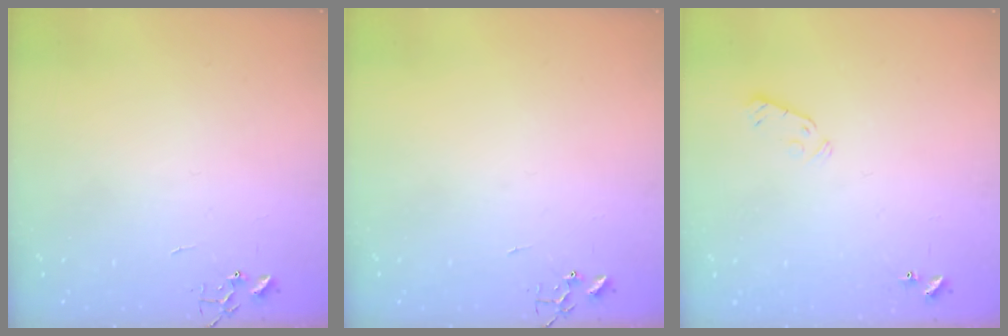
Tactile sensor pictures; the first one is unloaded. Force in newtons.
{"total": 0.0}
{"total": 4.1, "press": 4.1, "slide": 0.6}